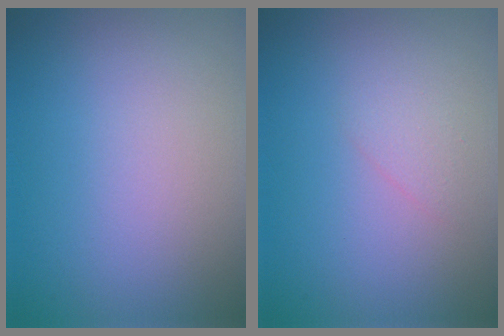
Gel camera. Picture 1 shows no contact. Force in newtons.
{"total": 1.0, "press": 1.0, "slide": 0.1}